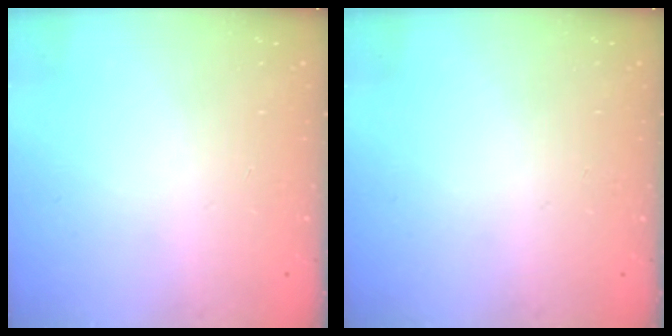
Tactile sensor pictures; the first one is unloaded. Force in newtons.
{"total": 0.0}